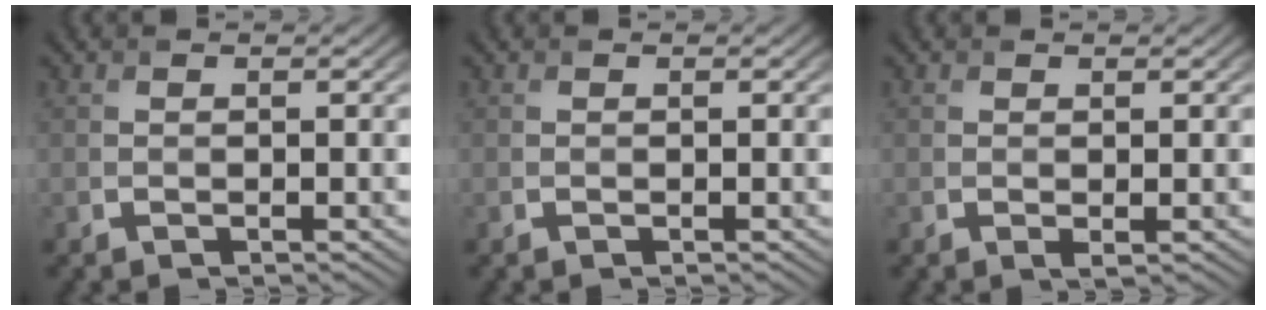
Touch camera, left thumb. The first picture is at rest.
{"total": 0.0}
{"total": 0.6, "force": [0.1, 0.1, 0.5], "torque": [-0.008, -0.003, 0.001]}